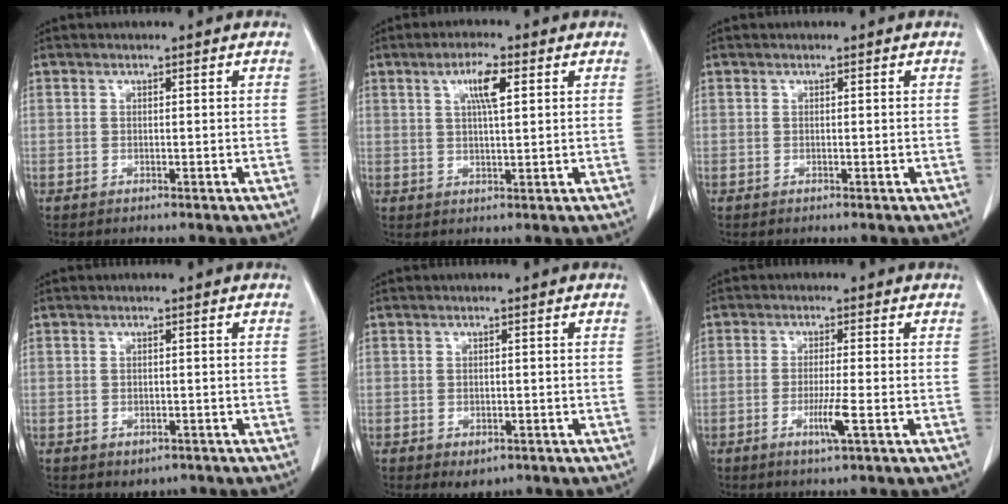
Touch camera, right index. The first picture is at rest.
{"total": 5.0, "force": [2.0, 0.7, 4.6], "torque": [-0.085, 0.002, 0.035]}
{"total": 0.0}
{"total": 2.1, "force": [-1.2, 1.5, 0.9], "torque": [-0.009, 0.001, -0.006]}
{"total": 2.4, "force": [-1.3, 1.5, 1.3], "torque": [-0.013, -0.001, -0.005]}
{"total": 4.0, "force": [-1.5, -0.4, 3.7], "torque": [-0.072, -0.010, -0.029]}